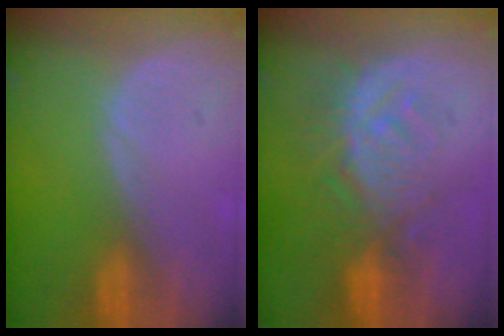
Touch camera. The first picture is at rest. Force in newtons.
{"total": 9.2, "press": 8.3, "slide": 4.0}